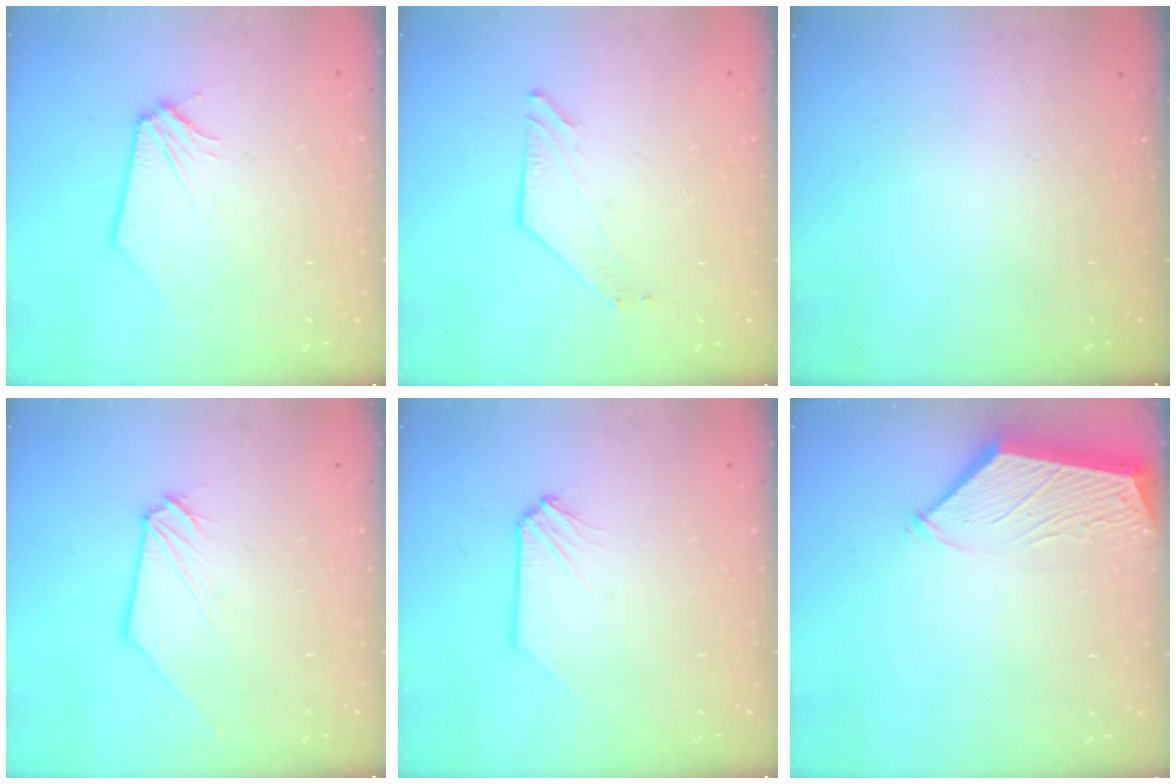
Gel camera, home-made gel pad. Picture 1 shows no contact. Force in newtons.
{"total": 4.1, "press": 4.1, "slide": 0.5}
{"total": 0.0}
{"total": 0.0}
{"total": 0.6, "press": 0.6, "slide": 0.0}
{"total": 3.2, "press": 3.2, "slide": 0.5}